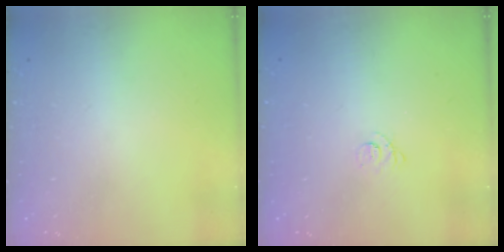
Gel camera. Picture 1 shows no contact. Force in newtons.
{"total": 2.3, "press": 2.2, "slide": 0.2}